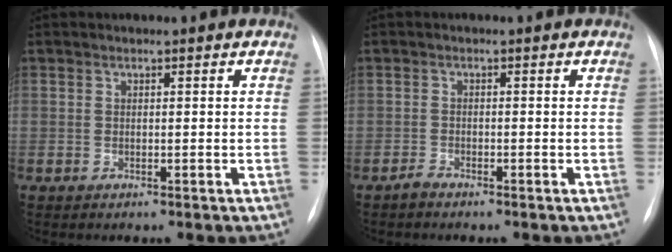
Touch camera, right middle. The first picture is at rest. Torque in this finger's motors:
{"motor_torque": [0.06, -0.07, 0.00, 0.02]}